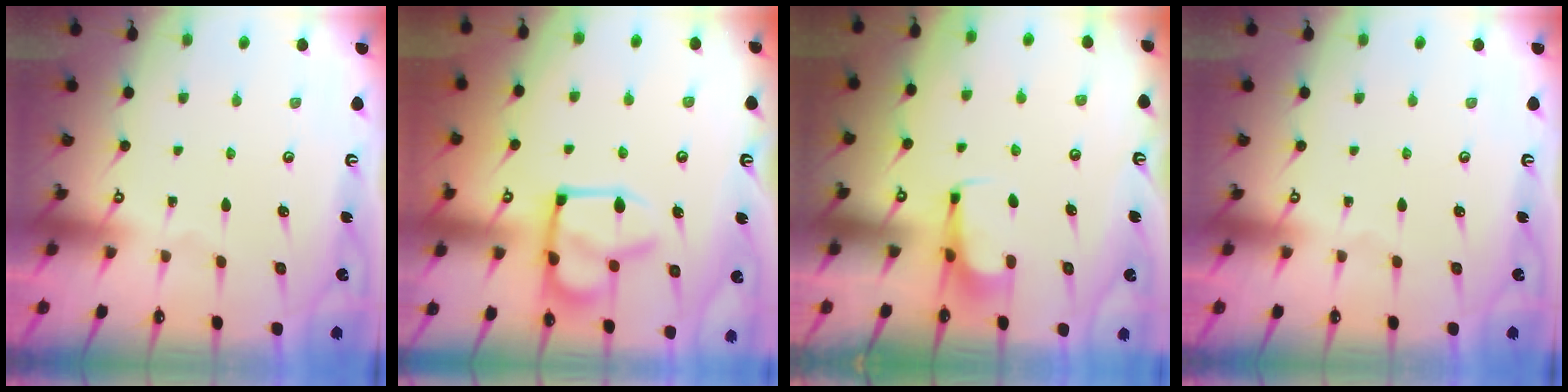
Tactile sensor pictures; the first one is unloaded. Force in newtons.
{"total": 14.9, "press": 14.8, "slide": 1.7}
{"total": 5.4, "press": 5.4, "slide": 0.7}
{"total": 0.0}